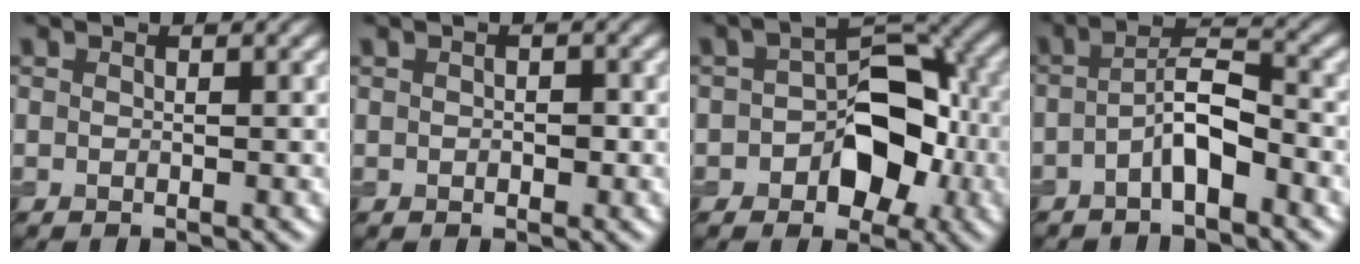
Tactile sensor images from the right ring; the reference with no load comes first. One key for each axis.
{"total": 0.7, "fx": 0.2, "fy": 0.4, "fz": 0.5, "tx": -0.010, "ty": 0.003, "tz": 0.007}
{"total": 6.9, "fx": -1.6, "fy": 4.4, "fz": 5.0, "tx": -0.063, "ty": 0.016, "tz": -0.028}
{"total": 3.6, "fx": -1.4, "fy": 0.8, "fz": 3.2, "tx": -0.060, "ty": 0.017, "tz": -0.030}